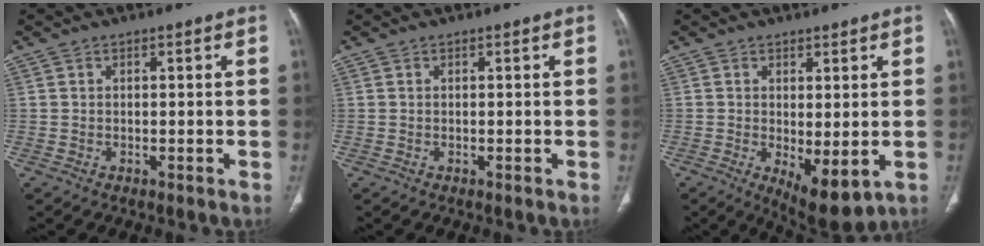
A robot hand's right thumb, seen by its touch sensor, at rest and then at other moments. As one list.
[{"total": 0.0}, {"total": 7.7, "force": [-1.3, 3.2, 6.9], "torque": [-0.103, -0.018, -0.006]}]